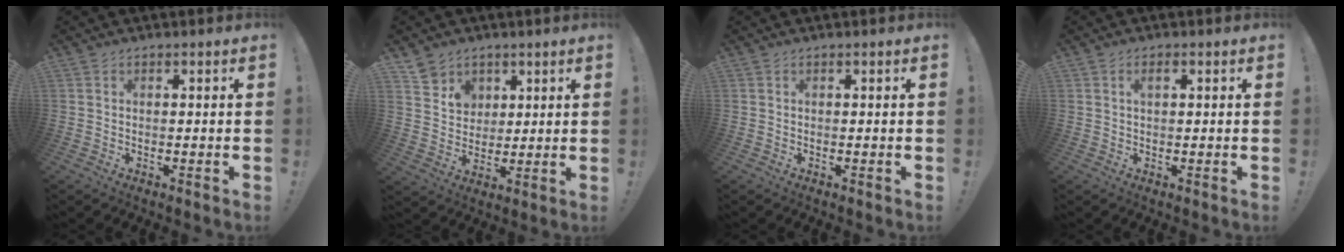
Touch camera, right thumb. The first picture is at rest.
{"total": 8.2, "force": [5.2, 6.2, 1.1], "torque": [-0.019, -0.039, 0.104]}
{"total": 0.0}
{"total": 1.7, "force": [0.7, 0.7, 1.4], "torque": [-0.023, 0.002, 0.009]}